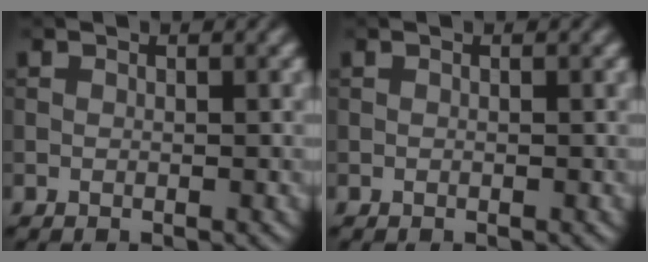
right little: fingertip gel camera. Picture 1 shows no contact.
{"total": 0.0}